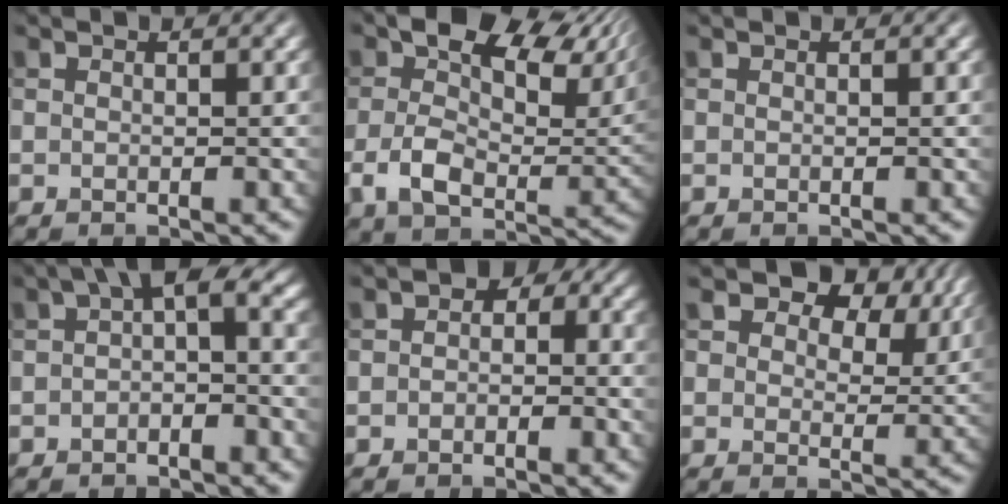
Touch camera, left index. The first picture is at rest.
{"total": 11.5, "force": [3.2, 7.2, 8.4], "torque": [-0.139, -0.009, 0.059]}
{"total": 0.0}
{"total": 4.9, "force": [0.6, 2.3, 4.3], "torque": [-0.050, 0.017, -0.004]}
{"total": 2.7, "force": [-0.4, 2.0, 1.7], "torque": [-0.010, 0.004, -0.016]}
{"total": 7.8, "force": [4.9, 4.3, 4.3], "torque": [-0.070, 0.001, 0.069]}